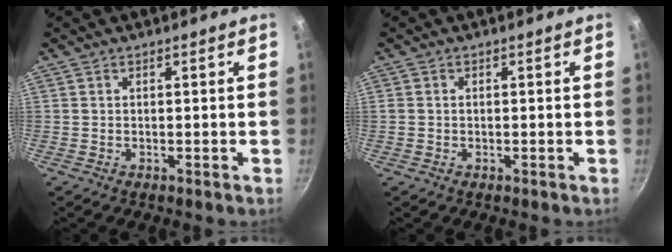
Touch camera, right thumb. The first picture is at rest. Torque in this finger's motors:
{"motor_torque": [-0.10, -0.53, 0.32, 0.17, -0.07]}